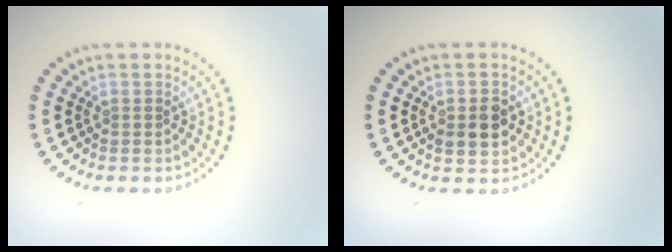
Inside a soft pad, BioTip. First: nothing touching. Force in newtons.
{"total": 3.0, "press": 3.0, "slide": 0.2}